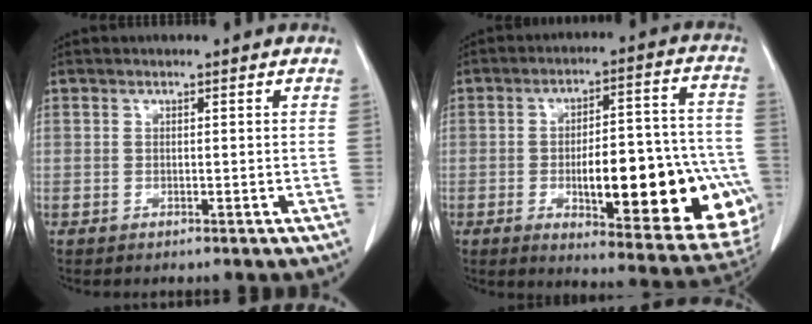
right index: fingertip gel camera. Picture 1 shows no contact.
{"total": 24.8, "force": [-6.3, 7.1, 22.9], "torque": [-0.225, 0.021, -0.063]}